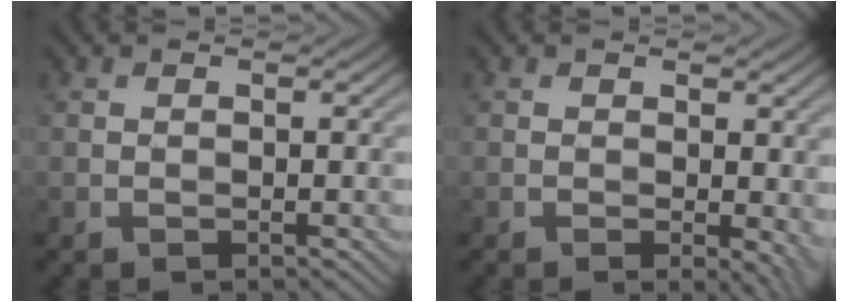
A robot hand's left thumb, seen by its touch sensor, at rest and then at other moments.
{"total": 3.0, "force": [-0.2, 1.1, 2.8], "torque": [-0.034, -0.003, -0.003]}